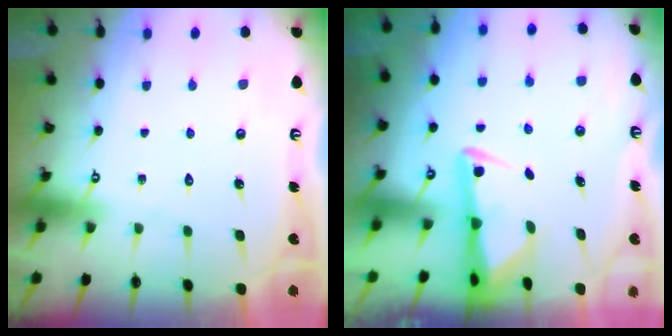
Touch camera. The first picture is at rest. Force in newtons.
{"total": 2.9, "press": 2.8, "slide": 0.7}